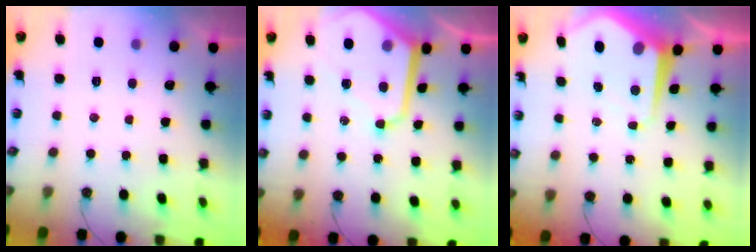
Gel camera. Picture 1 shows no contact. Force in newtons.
{"total": 12.5, "press": 12.4, "slide": 1.2}
{"total": 8.8, "press": 8.7, "slide": 0.9}